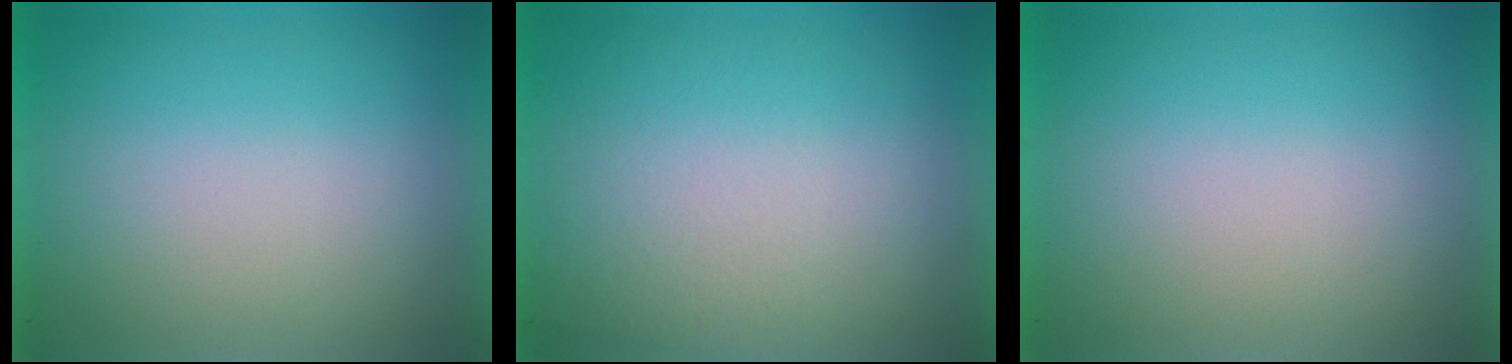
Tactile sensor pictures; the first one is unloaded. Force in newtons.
{"total": 3.1}
{"total": 0.0}